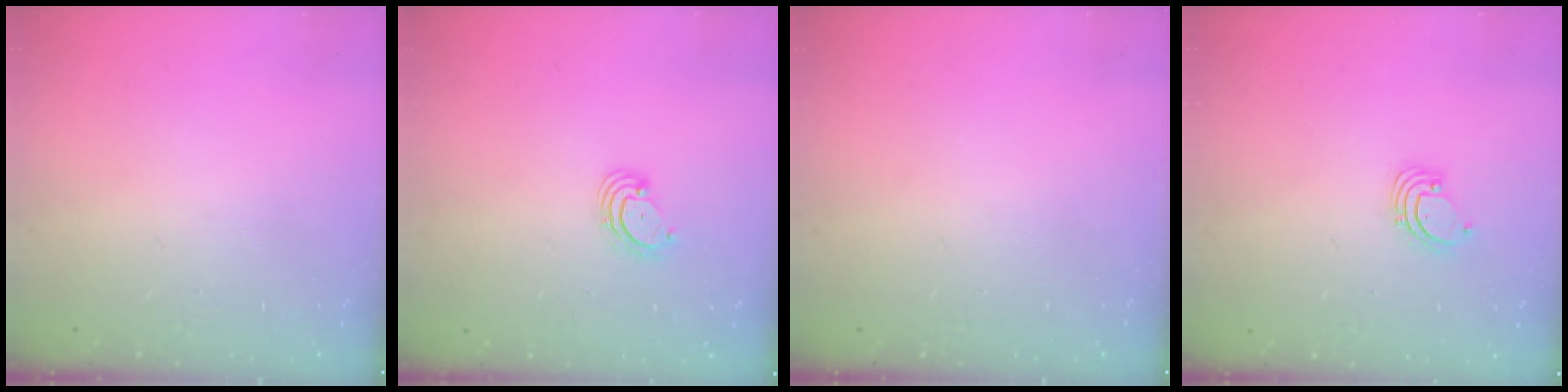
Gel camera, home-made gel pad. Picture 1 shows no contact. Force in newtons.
{"total": 2.9, "press": 2.9, "slide": 0.4}
{"total": 0.0}
{"total": 1.4, "press": 1.4, "slide": 0.1}